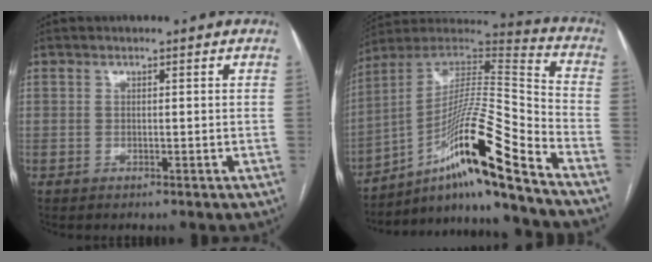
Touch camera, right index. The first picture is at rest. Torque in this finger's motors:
{"motor_torque": [1.32, -0.82, 0.63, 0.21]}